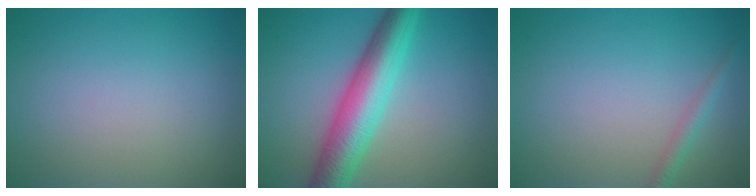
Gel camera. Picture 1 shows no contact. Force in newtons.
{"total": 7.2, "press": 7.2, "slide": 0.1}
{"total": 1.5, "press": 1.5, "slide": 0.1}